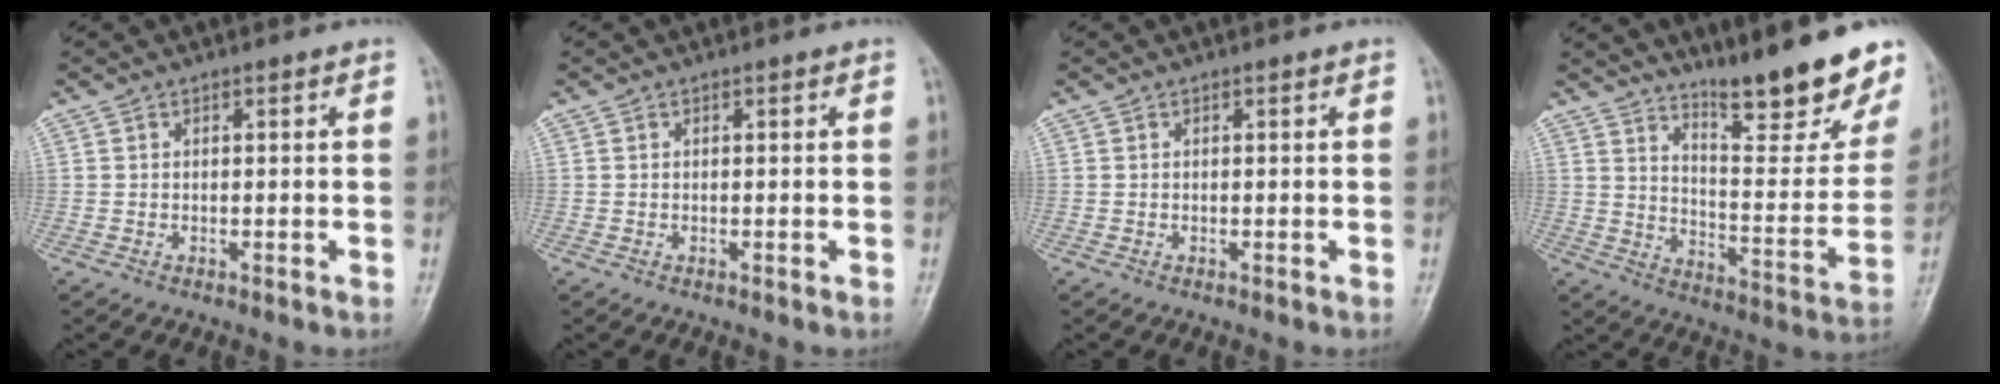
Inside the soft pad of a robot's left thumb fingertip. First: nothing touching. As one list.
[{"total": 0.0}, {"total": 0.0}, {"total": 20.4, "force": [15.8, 4.2, 12.2], "torque": [-0.139, -0.113, 0.225]}]